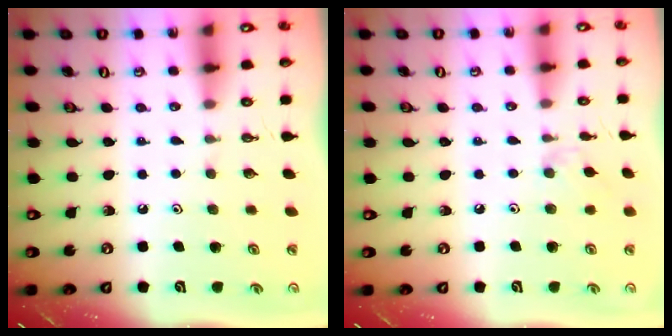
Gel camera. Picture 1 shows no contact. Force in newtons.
{"total": 5.9, "press": 5.9, "slide": 0.6}